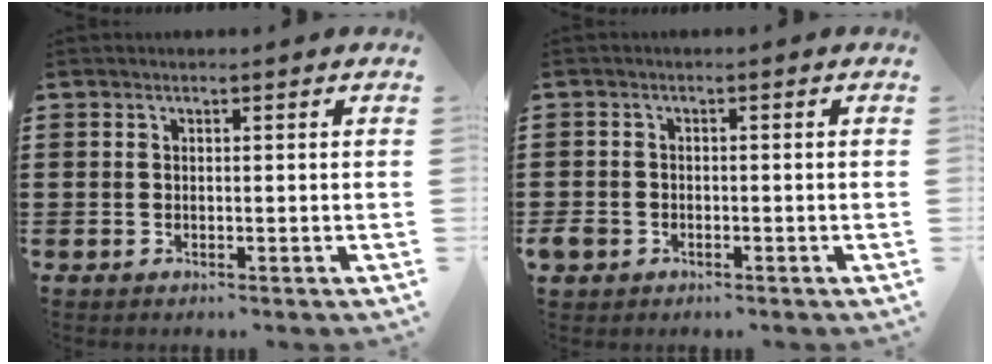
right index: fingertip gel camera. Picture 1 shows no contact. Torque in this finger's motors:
{"motor_torque": [1.01, 1.01, 0.15, 0.02]}